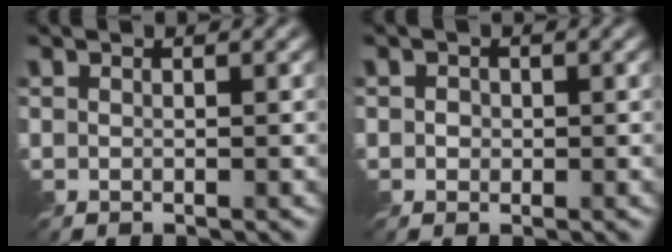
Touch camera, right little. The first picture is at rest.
{"total": 1.1, "force": [-0.1, 1.0, 0.3], "torque": [-0.002, -0.002, -0.002]}